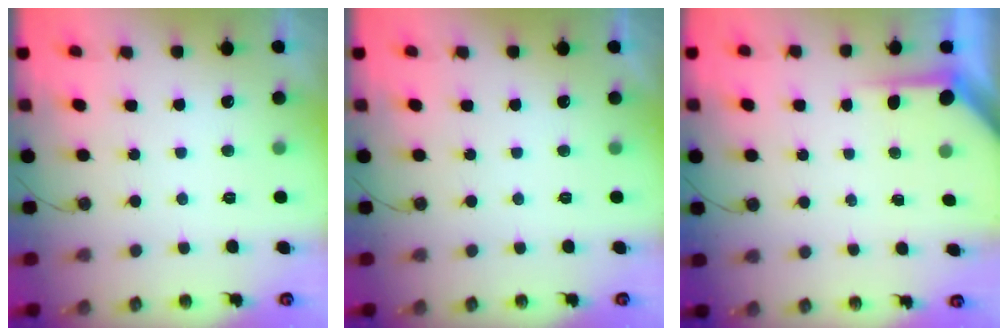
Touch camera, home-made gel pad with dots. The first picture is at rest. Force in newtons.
{"total": 0.0}
{"total": 3.9, "press": 3.8, "slide": 0.3}